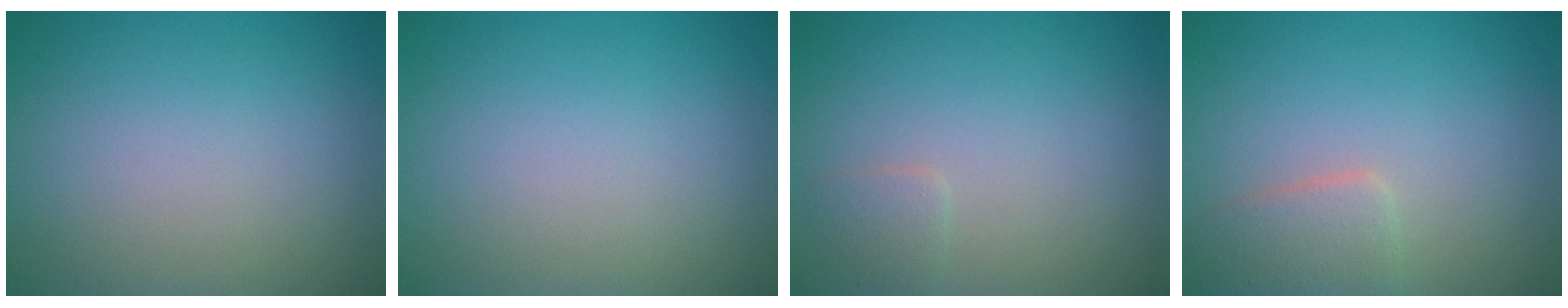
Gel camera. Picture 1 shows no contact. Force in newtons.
{"total": 0.0}
{"total": 1.0, "press": 1.0, "slide": 0.0}
{"total": 2.6, "press": 2.5, "slide": 0.3}